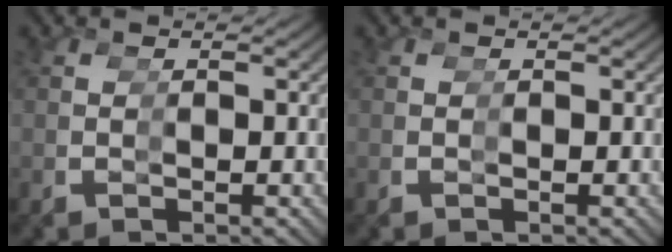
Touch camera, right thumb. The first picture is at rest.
{"total": 0.0}